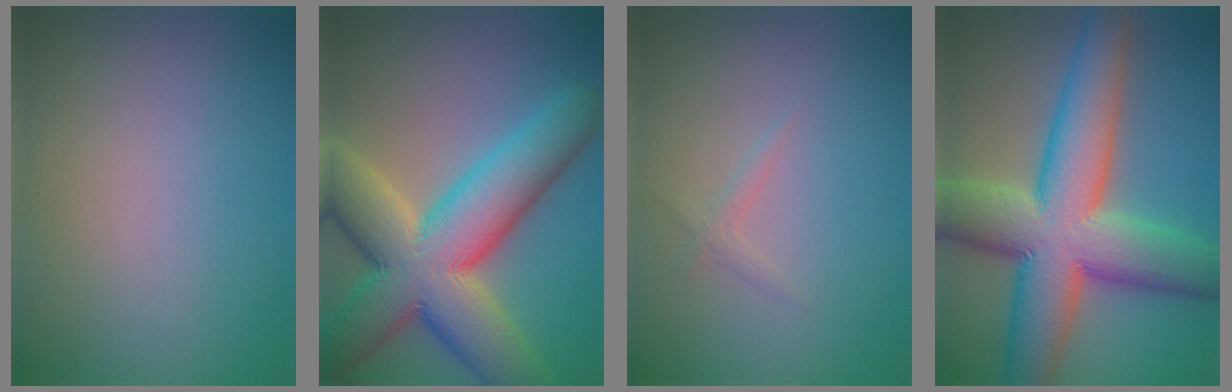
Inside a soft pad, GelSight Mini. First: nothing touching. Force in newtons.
{"total": 13.5, "press": 13.5, "slide": 1.1}
{"total": 0.8, "press": 0.8, "slide": 0.0}
{"total": 13.1, "press": 13.1, "slide": 0.5}